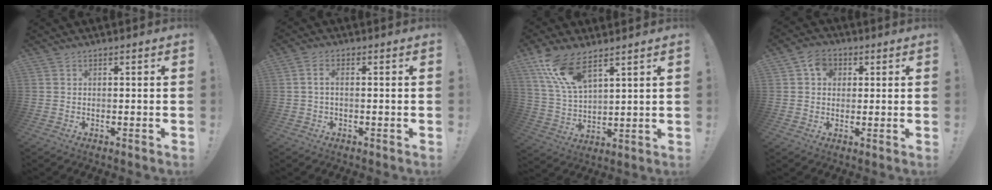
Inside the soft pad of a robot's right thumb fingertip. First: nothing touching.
{"total": 2.5, "force": [-0.1, 0.9, 2.3], "torque": [-0.047, 0.003, -0.004]}
{"total": 12.4, "force": [8.9, 4.6, 7.4], "torque": [-0.164, -0.040, 0.166]}
{"total": 6.4, "force": [1.9, 5.4, 2.8], "torque": [-0.031, 0.001, 0.035]}